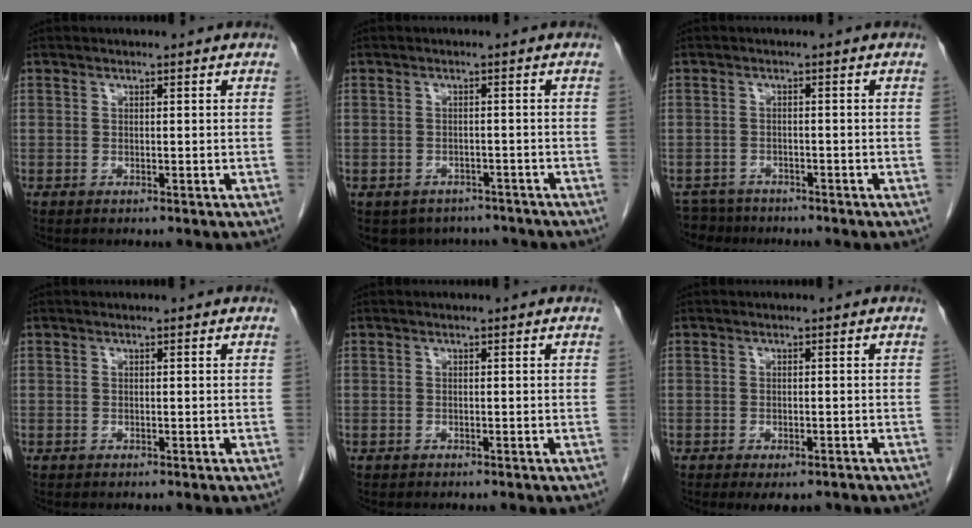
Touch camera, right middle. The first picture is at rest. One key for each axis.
{"total": 7.4, "fx": -6.1, "fy": 4.1, "fz": 0.9, "tx": -0.002, "ty": 0.009, "tz": -0.071}
{"total": 4.2, "fx": -3.7, "fy": 1.8, "fz": -0.5, "tx": 0.010, "ty": -0.004, "tz": -0.064}
{"total": 0.0}
{"total": 0.0}
{"total": 3.7, "fx": -2.7, "fy": 1.6, "fz": 2.0, "tx": -0.021, "ty": -0.004, "tz": -0.031}